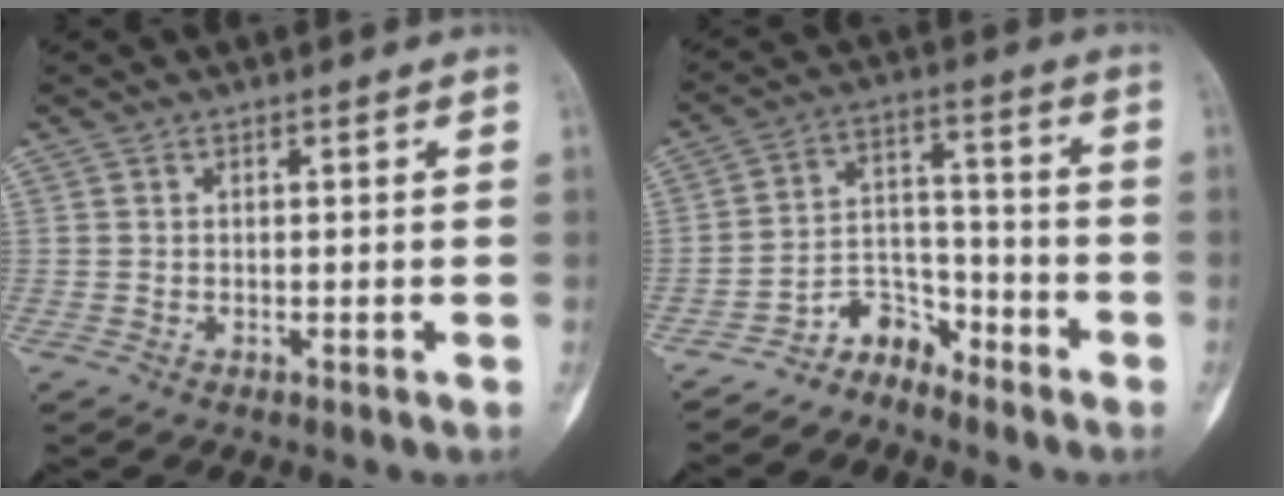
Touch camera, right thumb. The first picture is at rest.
{"total": 7.1, "force": [-6.1, 3.4, 0.9], "torque": [0.011, 0.080, -0.119]}